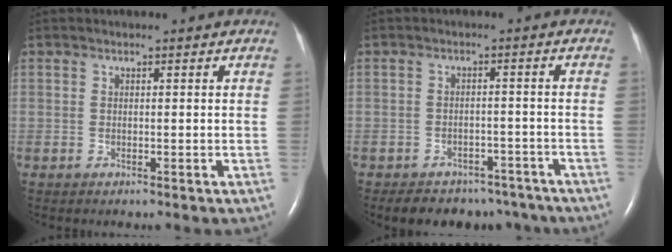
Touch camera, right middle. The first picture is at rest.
{"total": 10.4, "force": [-8.6, 5.4, 2.3], "torque": [-0.029, 0.008, -0.096]}